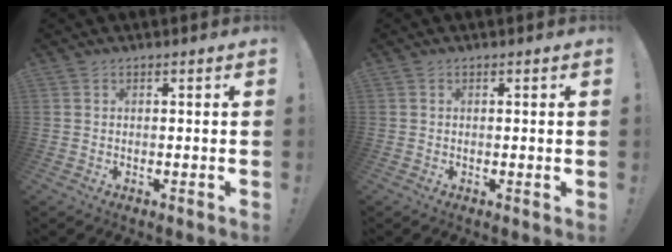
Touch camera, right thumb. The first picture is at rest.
{"total": 1.0, "force": [0.0, -0.2, 1.0], "torque": [-0.015, -0.001, 0.000]}